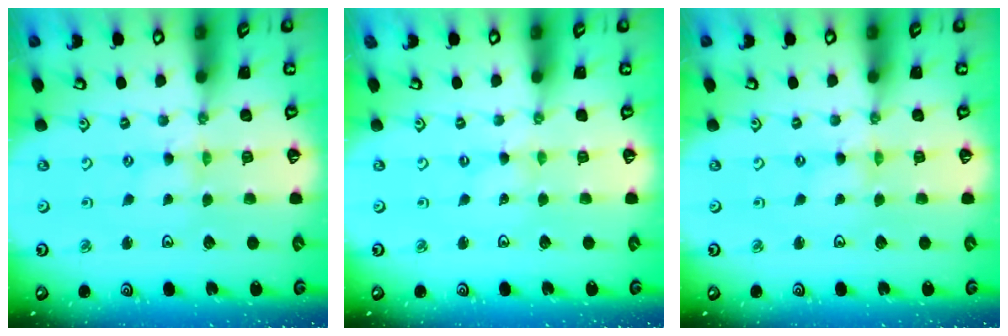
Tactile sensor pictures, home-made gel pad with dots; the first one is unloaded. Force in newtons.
{"total": 0.0}
{"total": 0.0}